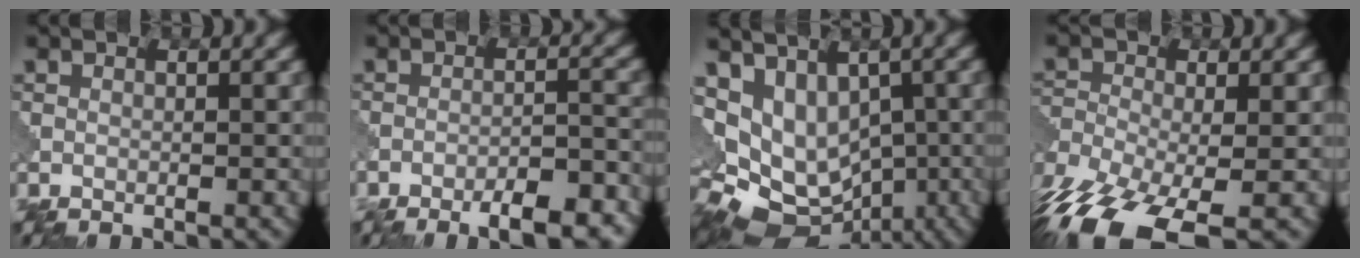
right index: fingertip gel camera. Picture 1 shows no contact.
{"total": 7.0, "force": [-5.9, 1.6, 3.4], "torque": [-0.045, 0.004, -0.070]}
{"total": 9.0, "force": [-1.5, 7.4, 5.0], "torque": [-0.094, 0.003, 0.022]}
{"total": 11.0, "force": [-8.0, 3.3, 6.7], "torque": [-0.148, -0.027, -0.138]}